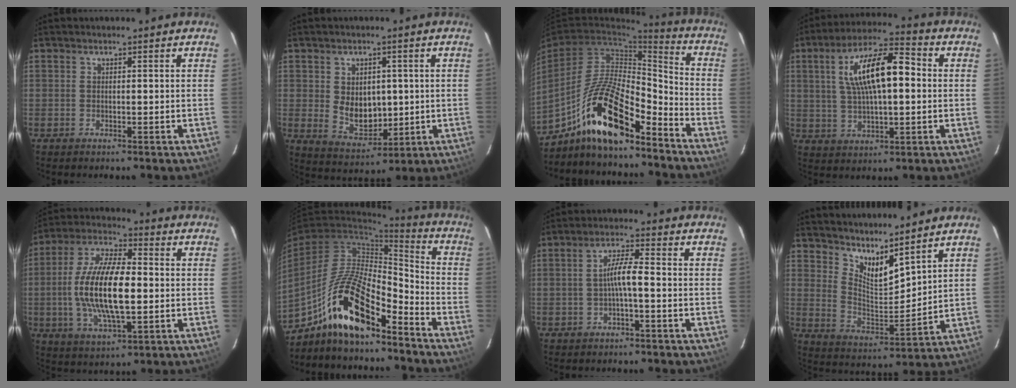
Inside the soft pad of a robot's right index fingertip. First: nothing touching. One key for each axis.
{"total": 8.5, "fx": 0.5, "fy": 6.2, "fz": 5.8, "tx": -0.105, "ty": -0.006, "tz": 0.027}
{"total": 16.3, "fx": -11.5, "fy": 4.5, "fz": 10.6, "tx": -0.205, "ty": 0.006, "tz": -0.210}
{"total": 14.8, "fx": 2.5, "fy": 5.4, "fz": 13.6, "tx": -0.242, "ty": 0.026, "tz": 0.044}
{"total": 17.1, "fx": -1.4, "fy": 6.4, "fz": 15.8, "tx": -0.317, "ty": 0.004, "tz": -0.028}
{"total": 16.4, "fx": -11.5, "fy": 4.8, "fz": 10.8, "tx": -0.202, "ty": 0.007, "tz": -0.211}
{"total": 4.5, "fx": -1.3, "fy": 0.4, "fz": 4.3, "tx": -0.082, "ty": 0.011, "tz": -0.021}
{"total": 10.1, "fx": 8.4, "fy": 2.0, "fz": 5.2, "tx": -0.086, "ty": -0.015, "tz": 0.157}